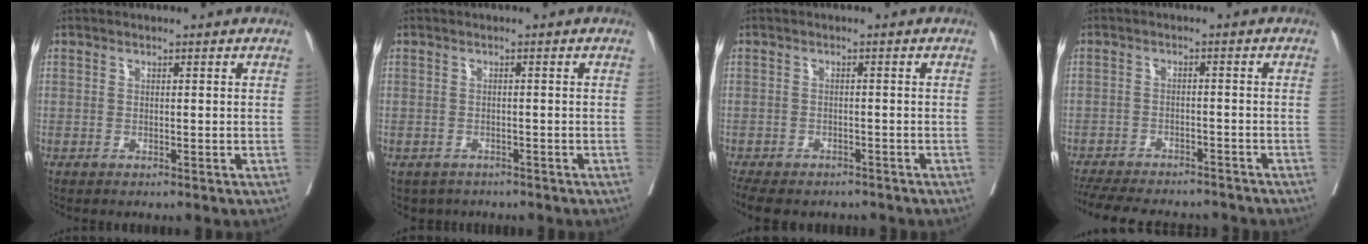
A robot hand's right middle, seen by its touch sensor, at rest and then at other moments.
{"total": 3.4, "force": [-2.7, 2.2, 0.3], "torque": [0.001, 0.002, -0.039]}
{"total": 10.0, "force": [-8.2, 4.1, 3.9], "torque": [-0.075, -0.005, -0.111]}
{"total": 16.6, "force": [-14.8, 4.4, 6.3], "torque": [-0.153, -0.015, -0.203]}